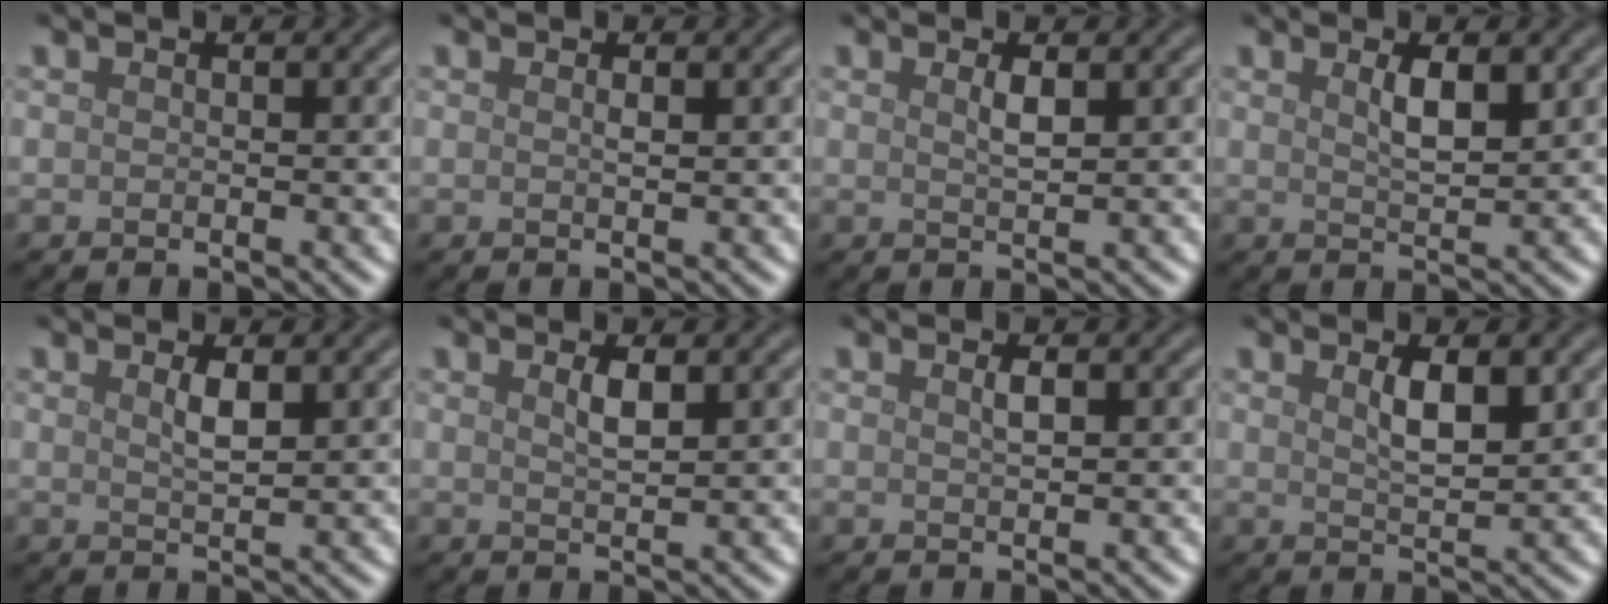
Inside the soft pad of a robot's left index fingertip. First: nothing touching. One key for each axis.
{"total": 0.6, "fx": 0.2, "fy": 0.1, "fz": 0.5, "tx": -0.008, "ty": 0.001, "tz": 0.003}
{"total": 1.4, "fx": 0.7, "fy": 0.3, "fz": 1.2, "tx": -0.024, "ty": 0.000, "tz": 0.011}
{"total": 2.6, "fx": 1.1, "fy": 0.7, "fz": 2.2, "tx": -0.039, "ty": -0.001, "tz": 0.021}
{"total": 1.7, "fx": 0.8, "fy": 0.4, "fz": 1.4, "tx": -0.028, "ty": -0.001, "tz": 0.013}
{"total": 1.7, "fx": 0.9, "fy": 0.4, "fz": 1.4, "tx": -0.027, "ty": 0.001, "tz": 0.015}
{"total": 1.0, "fx": 0.5, "fy": 0.2, "fz": 0.9, "tx": -0.018, "ty": 0.002, "tz": 0.008}
{"total": 2.9, "fx": 1.2, "fy": 0.8, "fz": 2.5, "tx": -0.044, "ty": 0.000, "tz": 0.022}